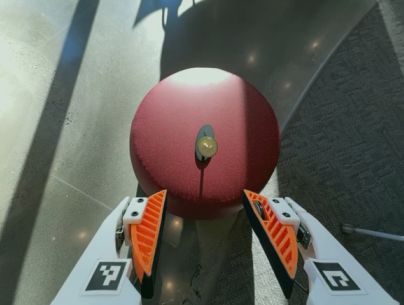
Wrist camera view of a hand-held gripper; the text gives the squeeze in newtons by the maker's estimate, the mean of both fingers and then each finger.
{"total": 0.0}